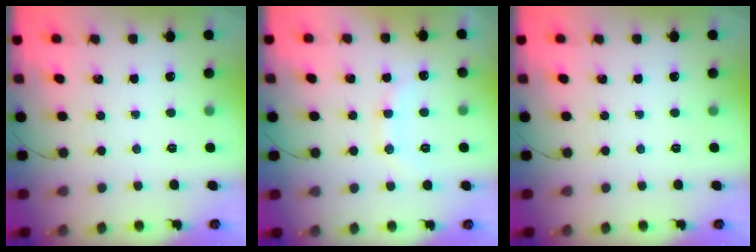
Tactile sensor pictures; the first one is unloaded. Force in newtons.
{"total": 10.3, "press": 10.2, "slide": 1.1}
{"total": 0.0}